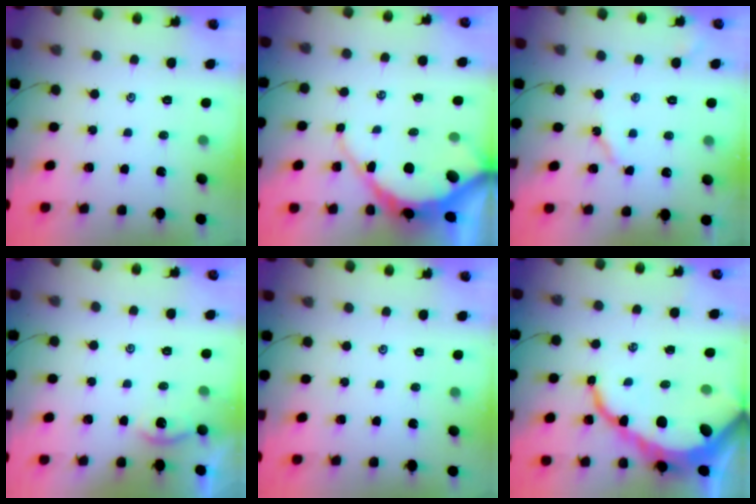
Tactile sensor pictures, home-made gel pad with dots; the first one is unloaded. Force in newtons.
{"total": 10.3, "press": 10.2, "slide": 1.0}
{"total": 3.6, "press": 3.6, "slide": 0.3}
{"total": 2.6, "press": 2.6, "slide": 0.3}
{"total": 0.0}
{"total": 18.3, "press": 18.2, "slide": 2.1}